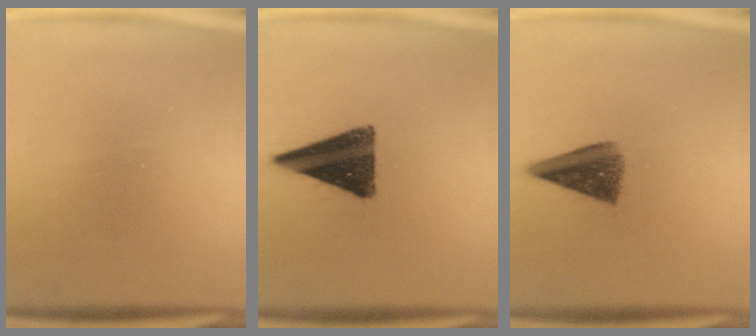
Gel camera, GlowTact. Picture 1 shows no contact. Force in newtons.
{"total": 13.3}
{"total": 7.2}